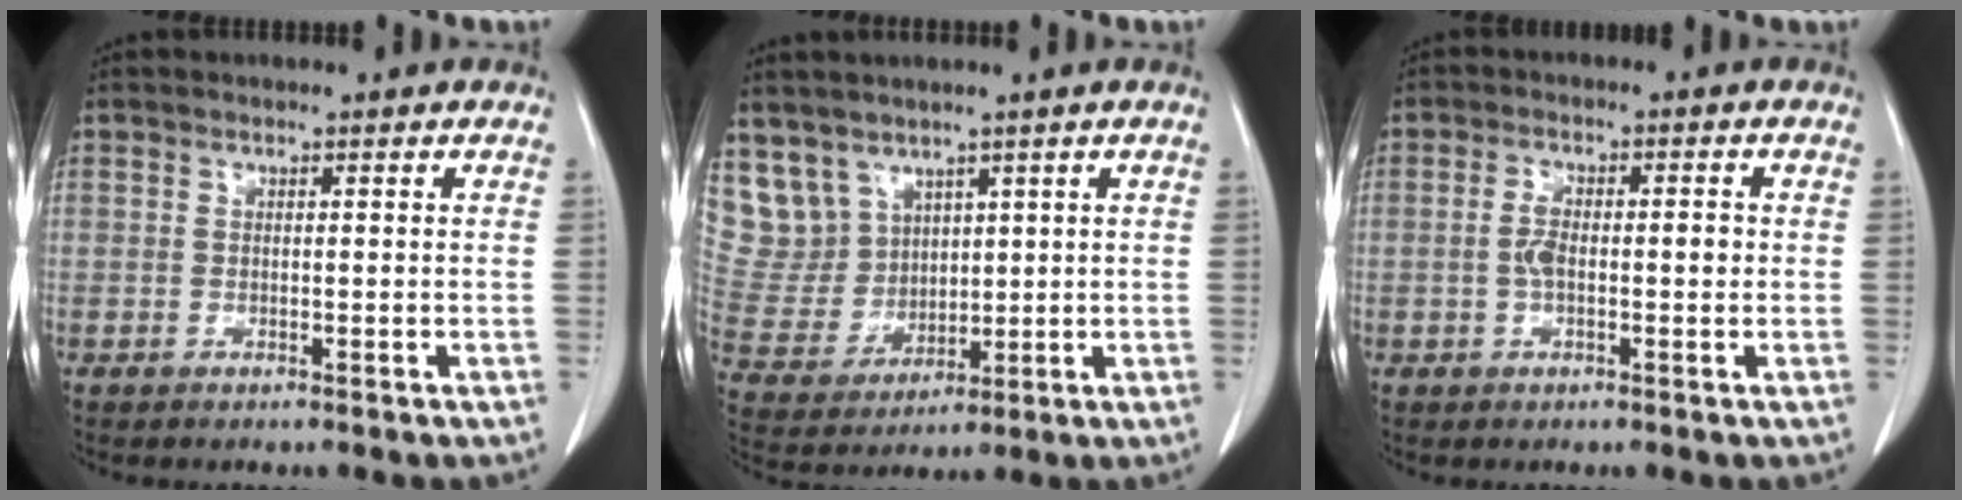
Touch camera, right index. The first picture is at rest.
{"total": 9.8, "force": [6.2, 7.5, 1.0], "torque": [-0.039, 0.032, 0.151]}
{"total": 4.4, "force": [-0.3, 1.7, 4.0], "torque": [-0.082, 0.014, -0.005]}